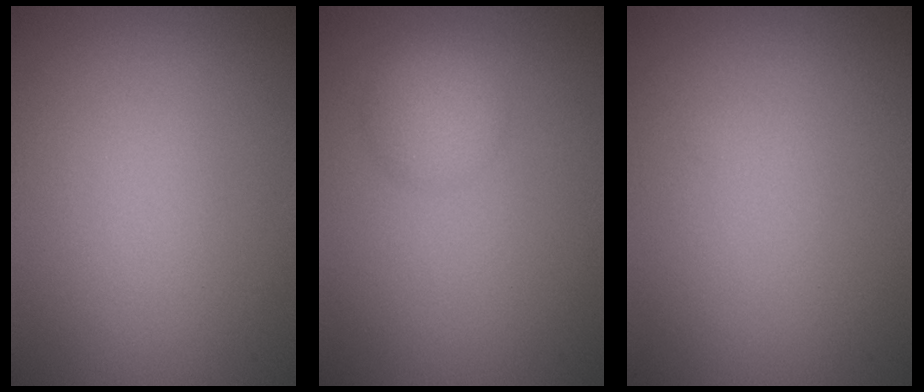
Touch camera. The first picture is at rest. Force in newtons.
{"total": 2.5, "press": 2.5, "slide": 0.1}
{"total": 0.0}